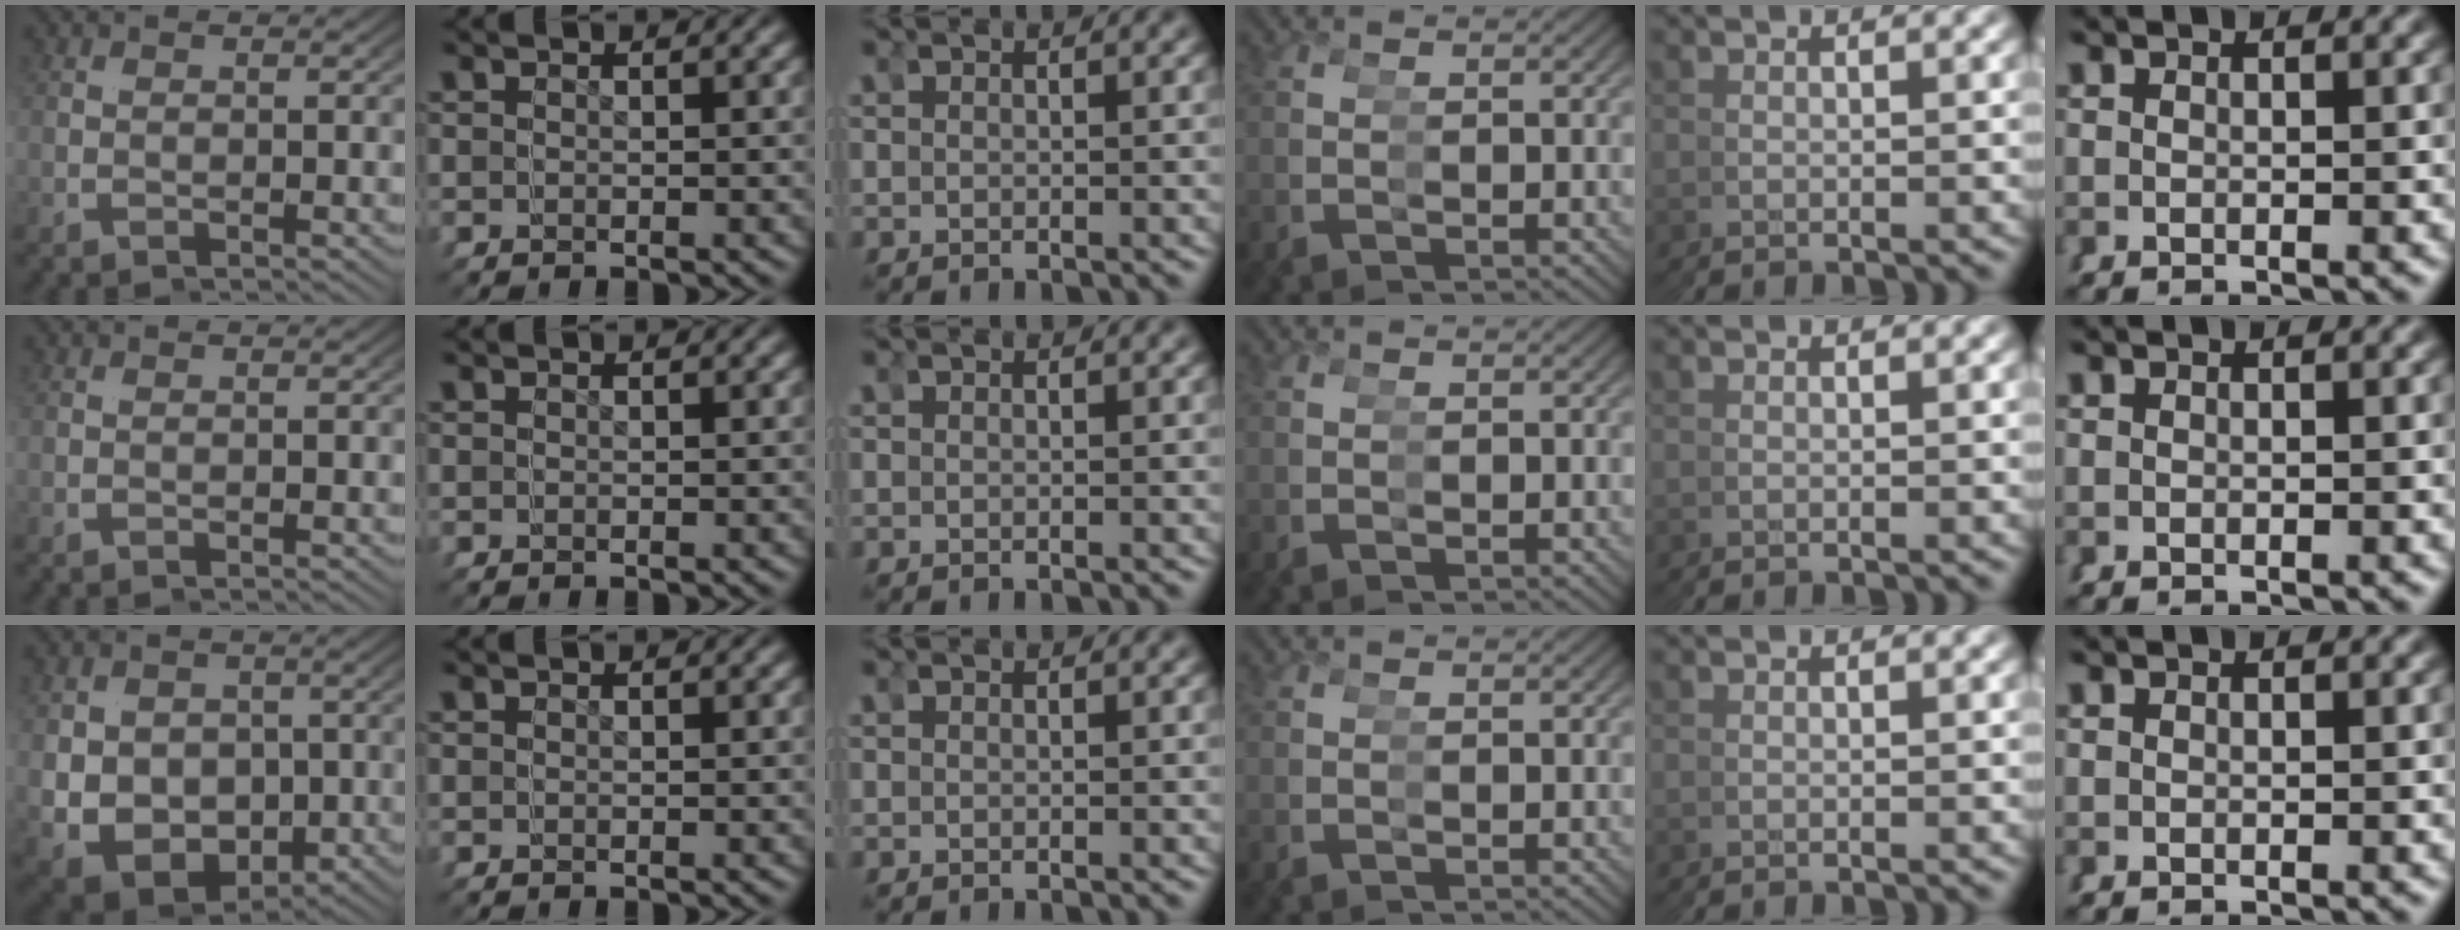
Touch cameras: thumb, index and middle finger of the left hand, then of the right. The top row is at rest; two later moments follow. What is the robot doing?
{"motion": "grasp_and_lifting", "object": "bandage"}